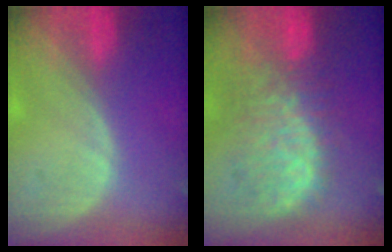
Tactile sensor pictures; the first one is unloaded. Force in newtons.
{"total": 10.3, "press": 9.4, "slide": 4.3}